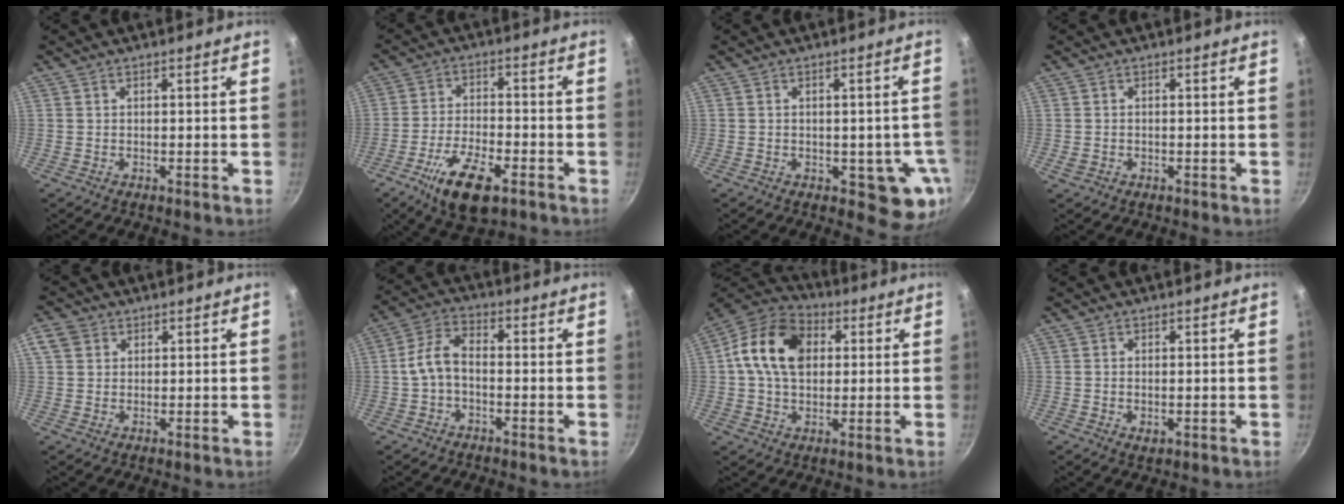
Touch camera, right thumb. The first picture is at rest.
{"total": 12.5, "force": [-6.4, 4.9, 9.5], "torque": [-0.170, 0.022, -0.115]}
{"total": 7.6, "force": [-1.7, 4.4, 5.9], "torque": [-0.032, 0.002, -0.019]}
{"total": 1.1, "force": [-0.3, 0.9, 0.6], "torque": [-0.011, 0.000, -0.005]}
{"total": 4.1, "force": [1.5, 3.3, 1.8], "torque": [-0.021, 0.002, 0.023]}
{"total": 6.5, "force": [-1.4, 3.9, 5.0], "torque": [-0.094, 0.035, -0.035]}
{"total": 15.2, "force": [2.8, 11.0, 10.1], "torque": [-0.153, 0.017, 0.032]}
{"total": 1.9, "force": [-0.1, 1.2, 1.5], "torque": [-0.023, -0.003, -0.001]}